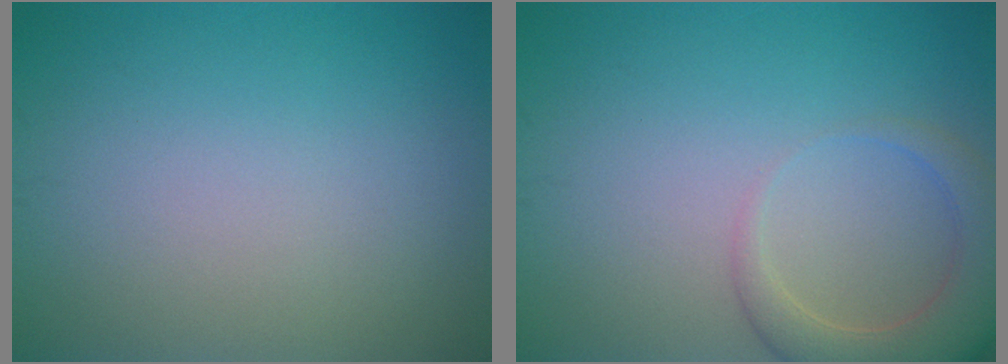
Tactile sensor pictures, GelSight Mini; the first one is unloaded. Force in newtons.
{"total": 4.8, "press": 4.8, "slide": 0.6}